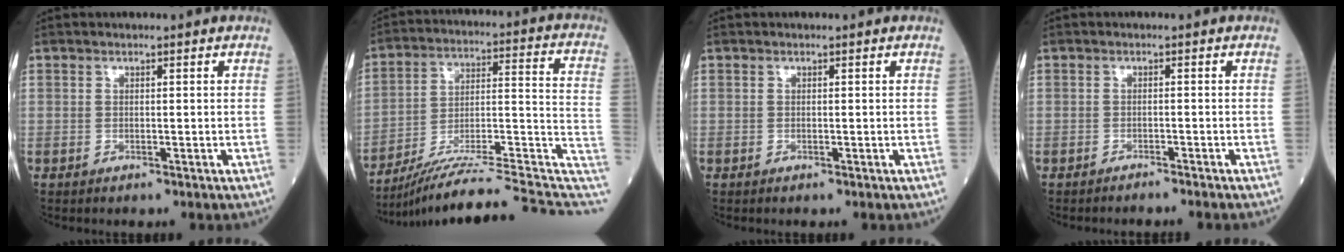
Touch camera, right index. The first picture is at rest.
{"total": 22.1, "force": [-18.7, 0.1, 11.8], "torque": [-0.138, 0.031, -0.279]}
{"total": 0.0}
{"total": 3.1, "force": [-2.9, -0.6, 1.0], "torque": [-0.012, -0.002, -0.038]}